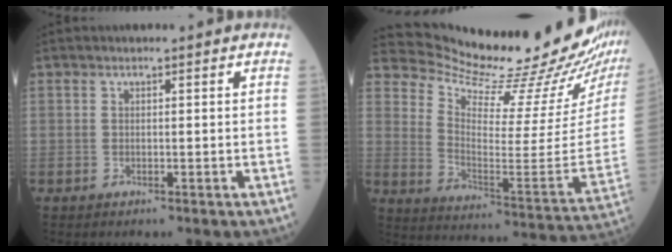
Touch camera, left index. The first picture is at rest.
{"total": 23.5, "force": [22.0, -0.3, 8.3], "torque": [-0.154, -0.133, 0.300]}